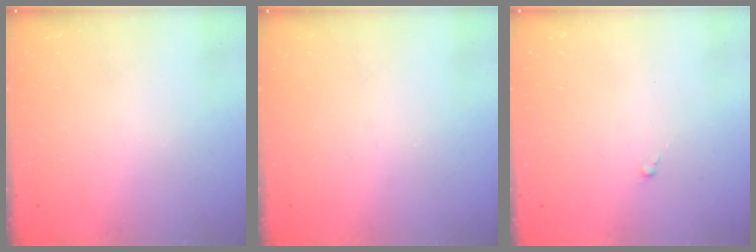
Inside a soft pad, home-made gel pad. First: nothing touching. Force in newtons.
{"total": 0.0}
{"total": 0.5, "press": 0.4, "slide": 0.4}